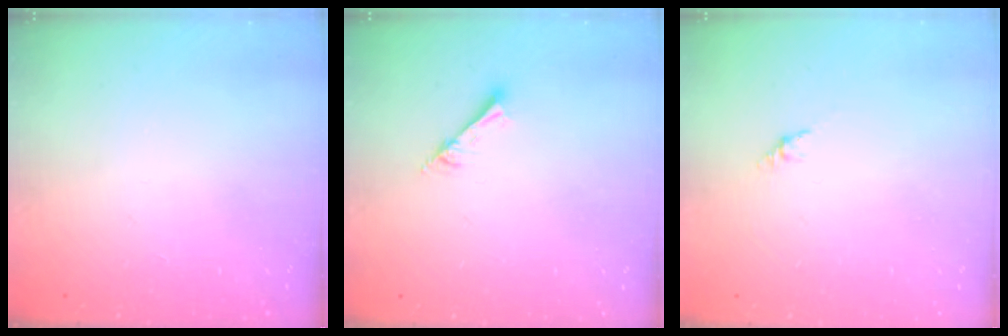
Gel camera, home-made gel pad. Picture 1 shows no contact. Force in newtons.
{"total": 2.8, "press": 2.7, "slide": 0.4}
{"total": 2.7, "press": 2.6, "slide": 0.7}